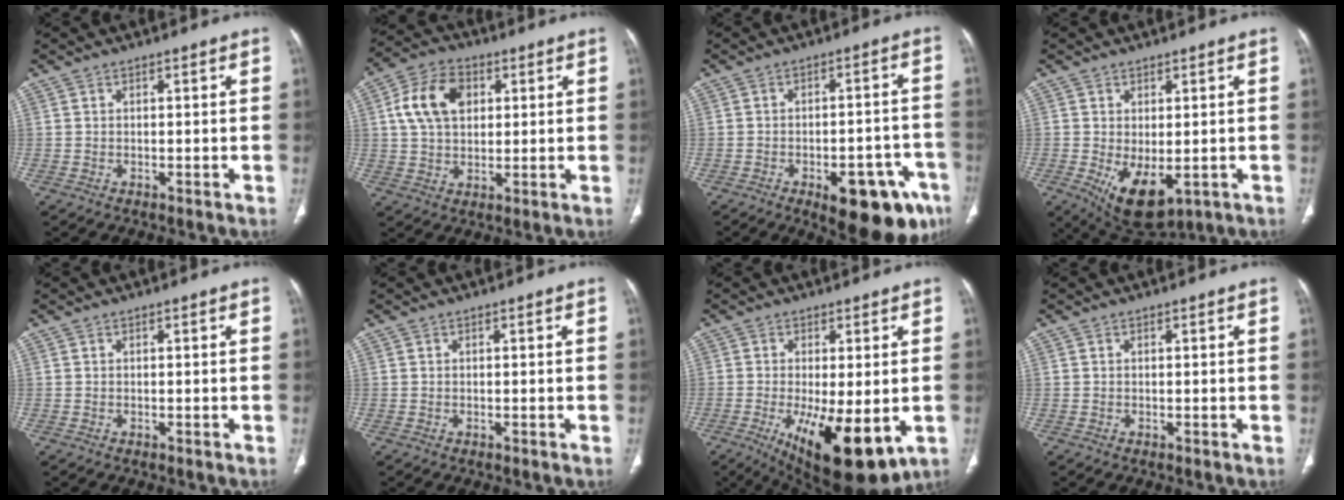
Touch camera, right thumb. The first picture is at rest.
{"total": 11.4, "force": [3.0, 7.8, 7.8], "torque": [-0.130, 0.008, 0.049]}
{"total": 17.0, "force": [-8.3, 7.2, 13.0], "torque": [-0.111, 0.031, -0.095]}
{"total": 9.2, "force": [-2.4, 4.9, 7.4], "torque": [-0.112, -0.014, -0.017]}
{"total": 0.0}
{"total": 0.0}
{"total": 15.8, "force": [-4.6, 5.8, 13.9], "torque": [-0.204, -0.025, -0.052]}
{"total": 0.0}